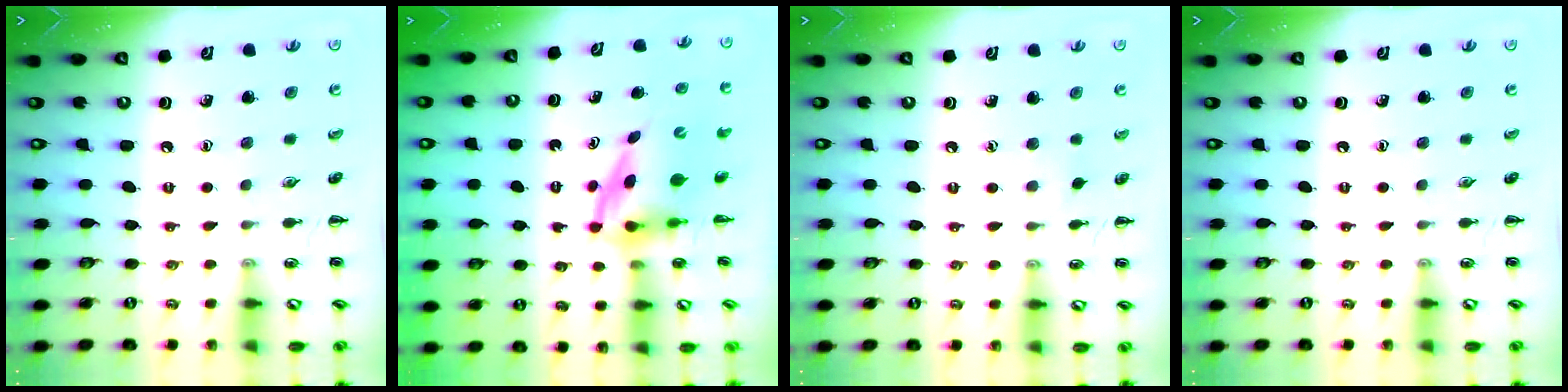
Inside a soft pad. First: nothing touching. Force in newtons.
{"total": 3.9, "press": 3.8, "slide": 0.6}
{"total": 3.2, "press": 3.0, "slide": 1.3}
{"total": 0.0}